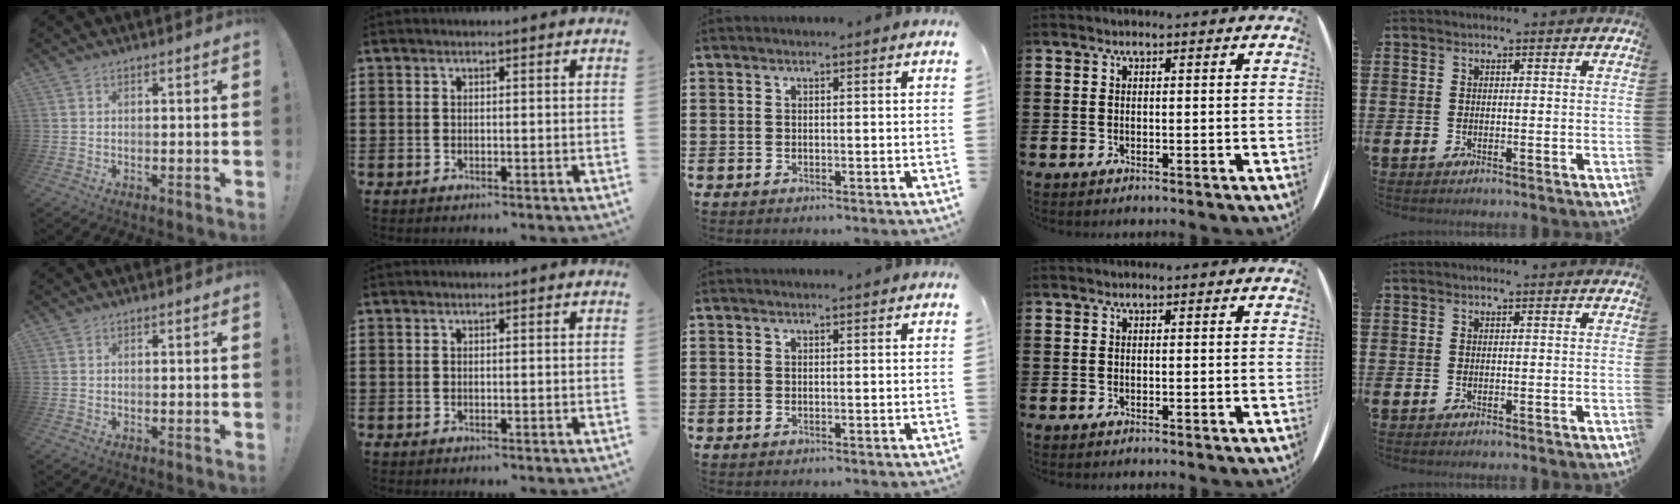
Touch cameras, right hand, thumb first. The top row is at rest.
{}